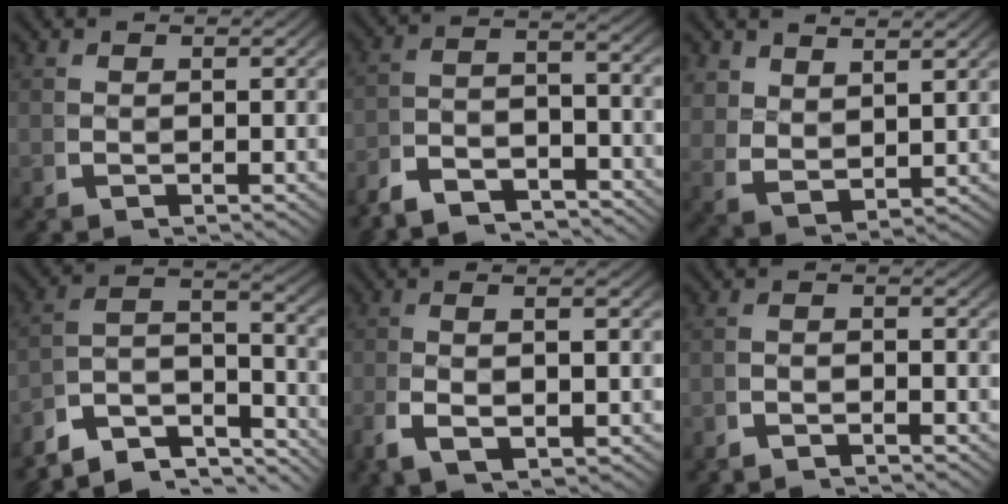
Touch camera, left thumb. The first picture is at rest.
{"total": 5.5, "force": [-3.6, 2.4, 3.4], "torque": [-0.053, -0.016, -0.062]}
{"total": 3.7, "force": [2.2, 2.1, 2.1], "torque": [-0.055, -0.018, 0.058]}
{"total": 11.3, "force": [-3.5, 7.9, 7.2], "torque": [-0.165, -0.042, -0.055]}
{"total": 4.7, "force": [-0.8, 1.4, 4.5], "torque": [-0.096, 0.001, -0.009]}
{"total": 1.9, "force": [-1.8, 0.4, 0.5], "torque": [-0.005, -0.001, -0.040]}